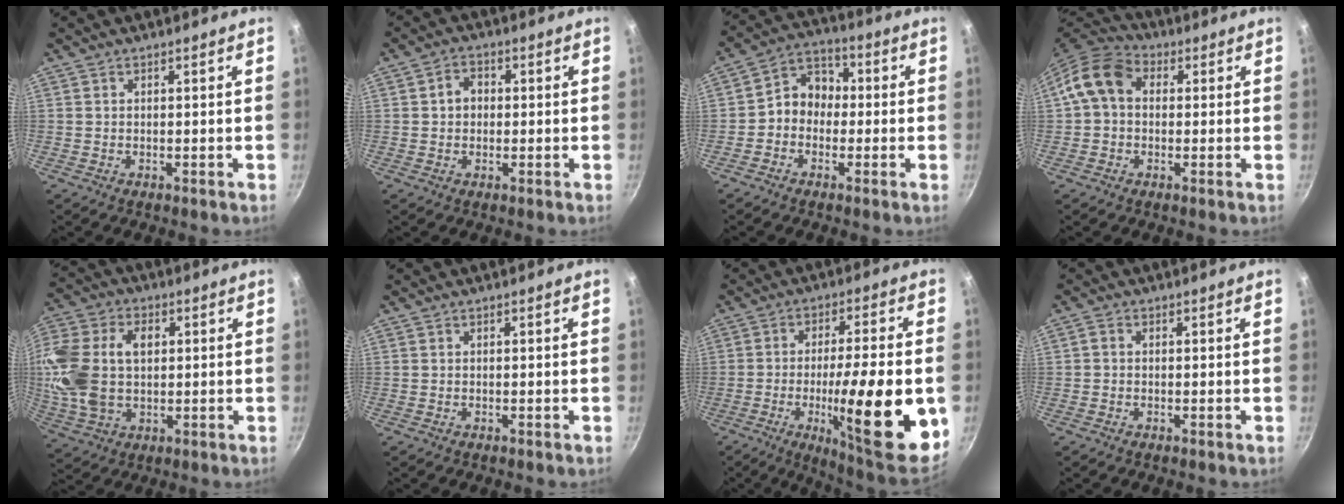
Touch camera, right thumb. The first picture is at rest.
{"total": 3.8, "force": [0.2, 3.2, 2.1], "torque": [-0.014, 0.009, -0.001]}
{"total": 7.5, "force": [-0.9, 6.4, 3.9], "torque": [-0.029, 0.031, -0.038]}
{"total": 9.3, "force": [1.1, 7.2, 5.7], "torque": [-0.088, 0.024, -0.001]}
{"total": 18.2, "force": [2.1, 12.4, 13.2], "torque": [-0.274, 0.017, 0.036]}
{"total": 0.0}
{"total": 23.1, "force": [-4.9, 4.9, 22.0], "torque": [-0.308, 0.004, -0.070]}
{"total": 1.0, "force": [-0.2, 0.8, 0.5], "torque": [-0.012, 0.005, -0.005]}